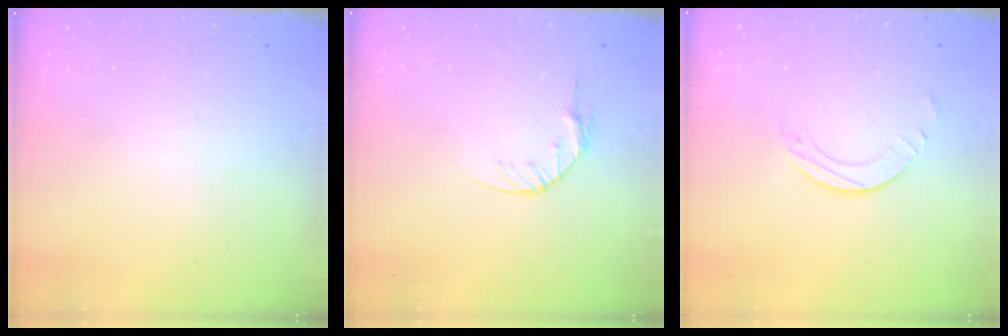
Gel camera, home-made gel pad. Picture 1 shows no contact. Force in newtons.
{"total": 4.6, "press": 4.6, "slide": 0.6}
{"total": 1.9, "press": 1.9, "slide": 0.1}